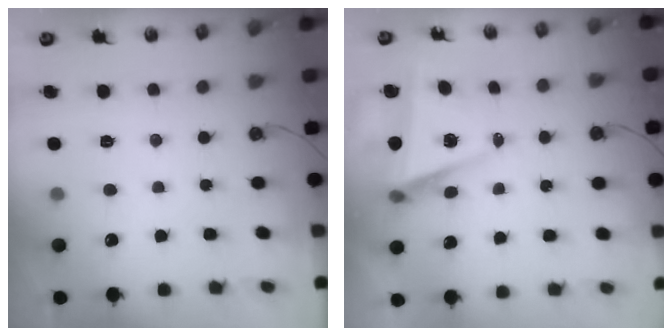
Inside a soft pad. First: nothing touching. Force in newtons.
{"total": 5.9, "press": 4.2, "slide": 4.1}